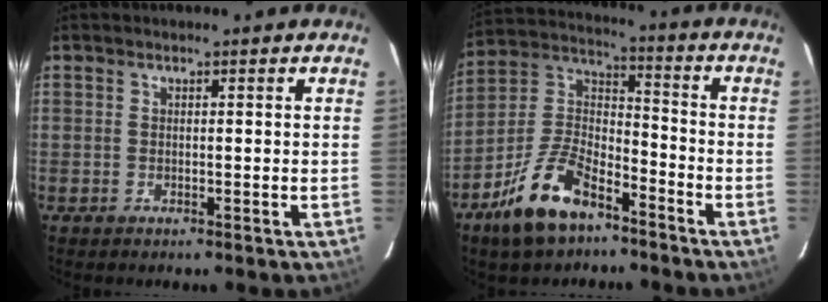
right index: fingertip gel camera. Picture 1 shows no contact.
{"total": 14.6, "force": [-9.2, 6.8, 9.1], "torque": [-0.196, 0.013, -0.169]}